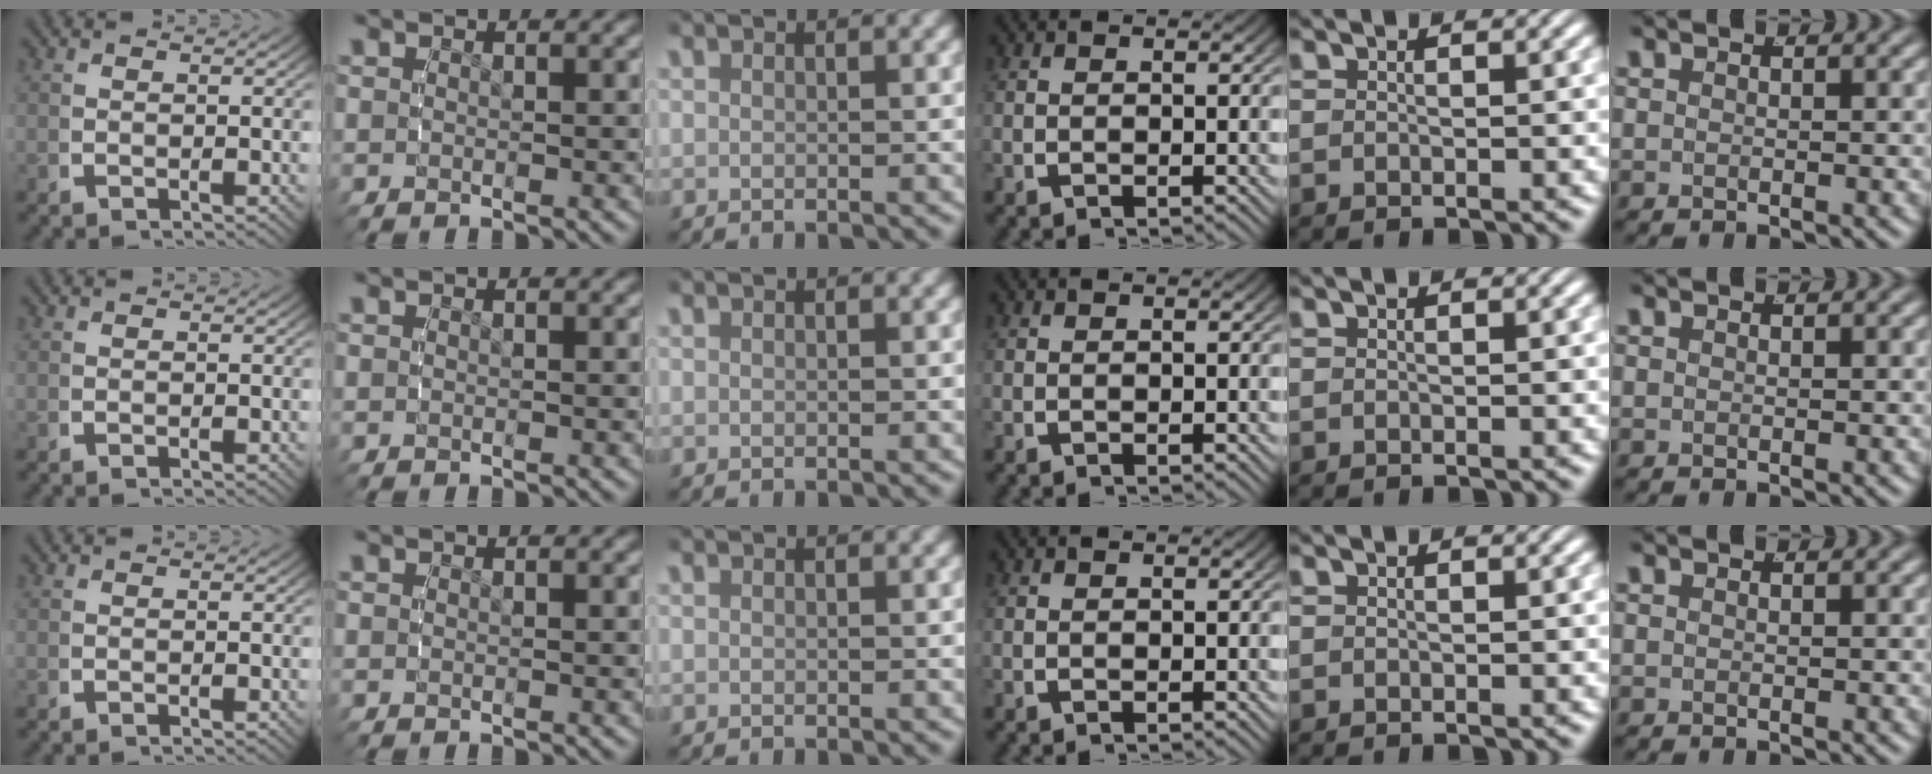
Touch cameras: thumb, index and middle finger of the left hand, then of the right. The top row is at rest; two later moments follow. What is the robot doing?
{"motion": "reach", "object": "napkin"}